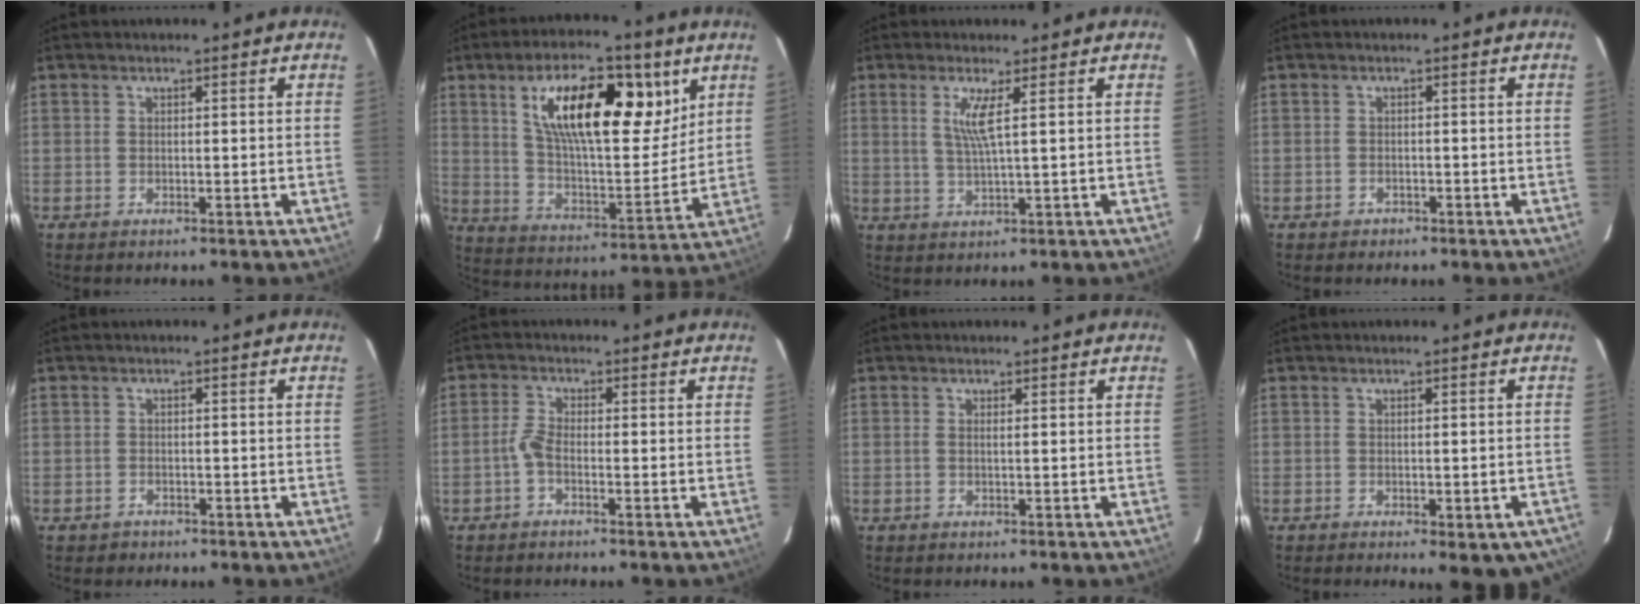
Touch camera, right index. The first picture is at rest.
{"total": 21.1, "force": [9.3, 8.2, 17.1], "torque": [-0.282, 0.012, 0.159]}
{"total": 4.2, "force": [1.5, -0.6, 3.9], "torque": [-0.075, -0.009, 0.029]}
{"total": 1.7, "force": [-1.0, 1.4, 0.3], "torque": [-0.008, 0.003, -0.008]}
{"total": 2.0, "force": [-1.2, 1.5, 0.2], "torque": [-0.009, 0.004, -0.012]}
{"total": 2.3, "force": [-1.3, 0.6, 1.8], "torque": [-0.049, 0.005, -0.030]}
{"total": 0.6, "force": [0.0, -0.3, 0.5], "torque": [-0.010, -0.001, -0.001]}
{"total": 7.8, "force": [-5.0, 2.8, 5.4], "torque": [-0.062, -0.012, -0.054]}